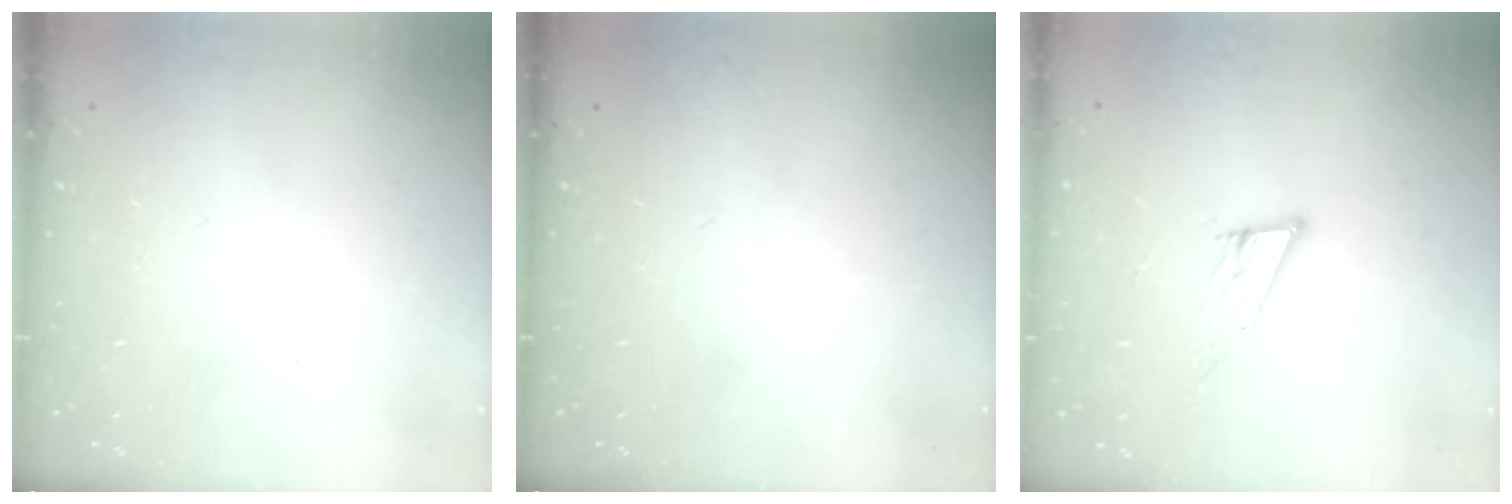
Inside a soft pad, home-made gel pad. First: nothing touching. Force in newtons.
{"total": 0.0}
{"total": 10.9, "press": 10.4, "slide": 3.3}